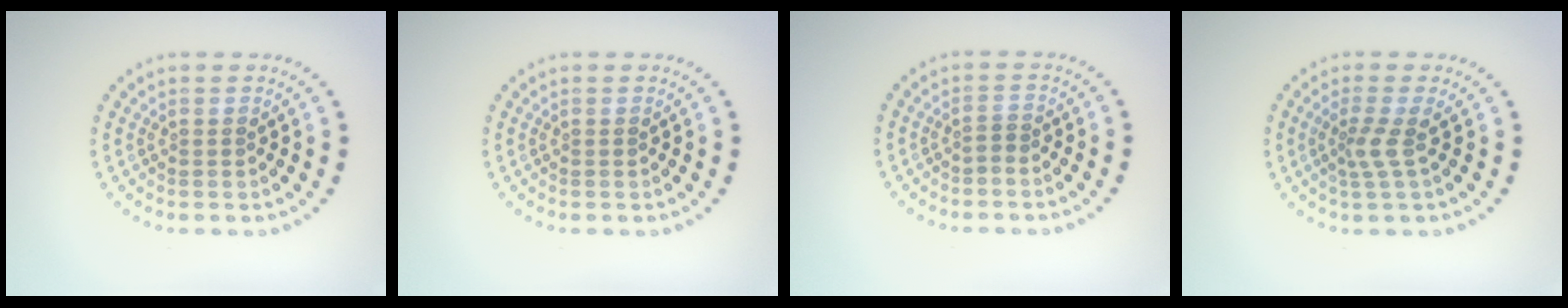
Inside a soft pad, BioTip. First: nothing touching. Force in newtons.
{"total": 0.0}
{"total": 0.6, "press": 0.2, "slide": 0.5}
{"total": 2.0, "press": 1.4, "slide": 1.5}